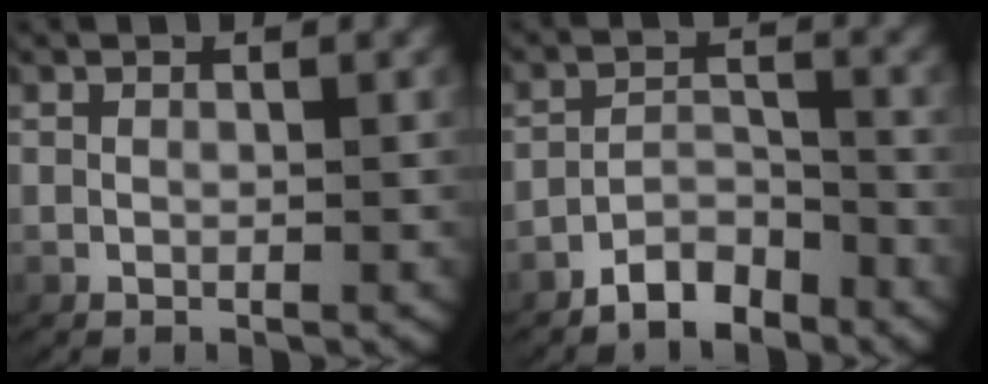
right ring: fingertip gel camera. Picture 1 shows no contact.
{"total": 3.7, "force": [-3.3, 1.4, 1.0], "torque": [-0.010, -0.001, -0.062]}